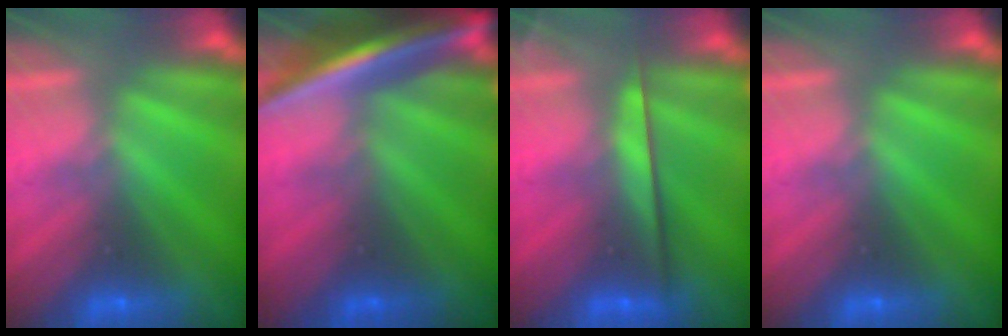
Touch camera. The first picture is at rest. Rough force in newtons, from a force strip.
{"total": 7.0}
{"total": 2.4}
{"total": 0.0}